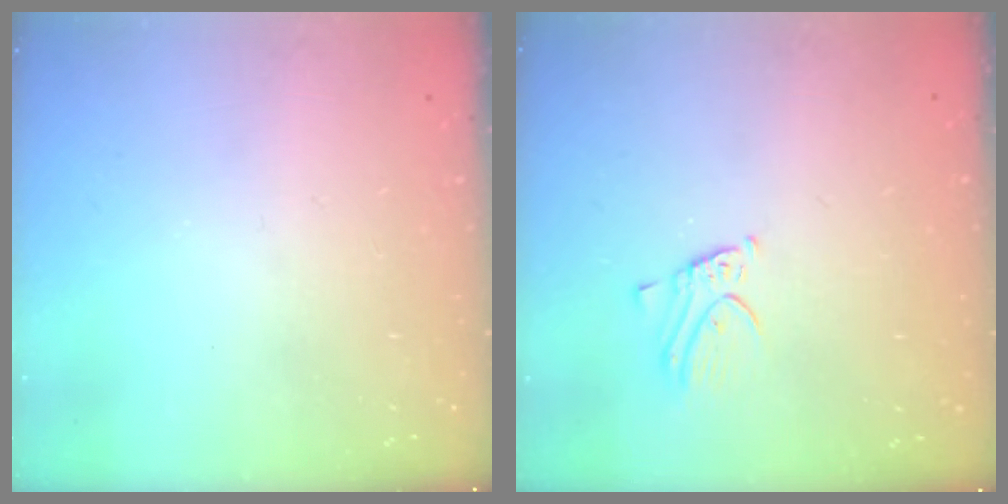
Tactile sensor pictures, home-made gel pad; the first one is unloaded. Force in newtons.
{"total": 2.8, "press": 2.8, "slide": 0.1}